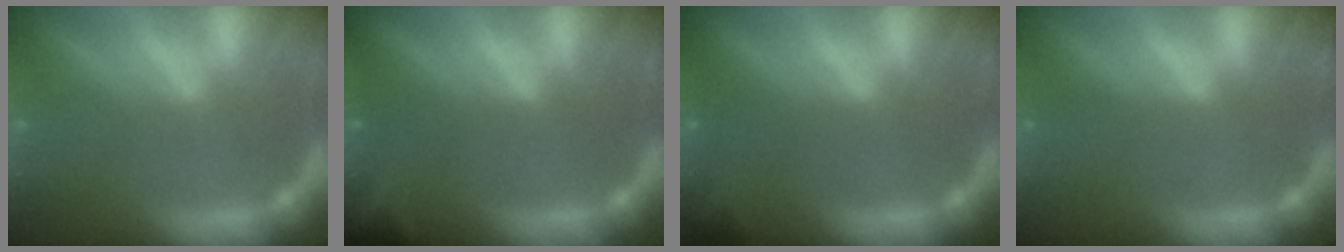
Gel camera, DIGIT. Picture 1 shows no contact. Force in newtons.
{"total": 2.9}
{"total": 1.4}
{"total": 0.0}